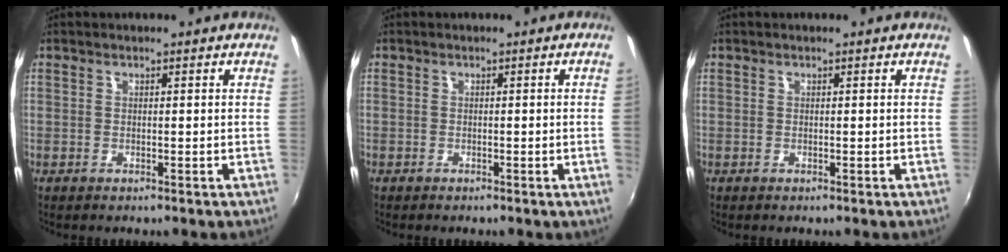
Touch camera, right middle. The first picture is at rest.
{"total": 1.4, "force": [-0.1, -0.8, 1.1], "torque": [-0.008, -0.012, 0.000]}
{"total": 0.0}